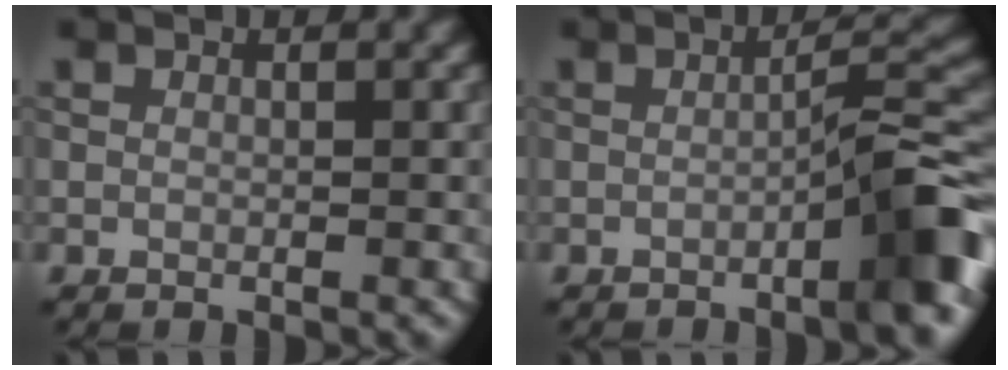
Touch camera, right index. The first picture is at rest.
{"total": 6.1, "force": [-2.8, 0.7, 5.3], "torque": [-0.065, 0.025, -0.051]}